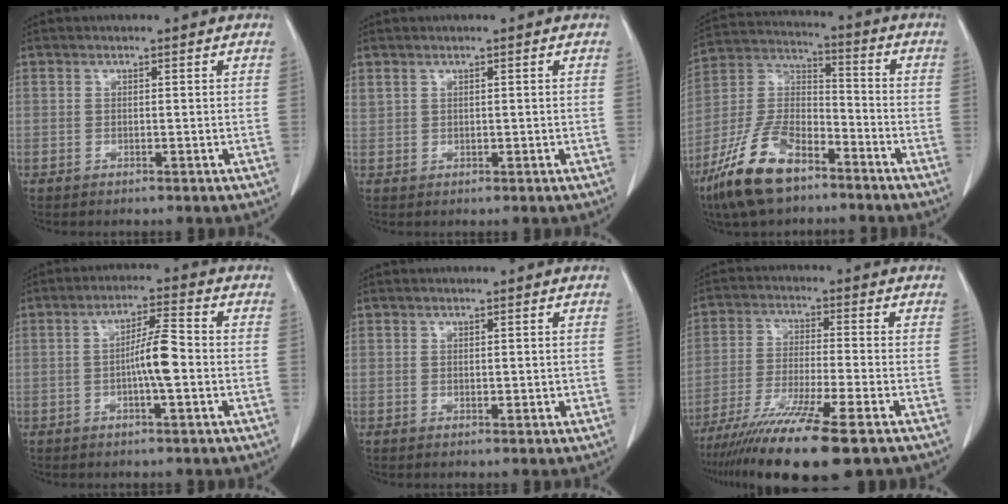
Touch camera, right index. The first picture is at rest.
{"total": 1.0, "force": [0.9, 0.5, 0.3], "torque": [-0.005, 0.012, 0.026]}
{"total": 14.4, "force": [-9.6, 5.7, 9.2], "torque": [-0.196, -0.001, -0.185]}
{"total": 5.8, "force": [-0.9, 0.4, 5.7], "torque": [-0.099, 0.010, -0.014]}
{"total": 0.8, "force": [0.1, 0.5, 0.6], "torque": [-0.004, 0.002, 0.007]}
{"total": 13.9, "force": [-9.7, -0.1, 10.0], "torque": [-0.191, -0.043, -0.167]}